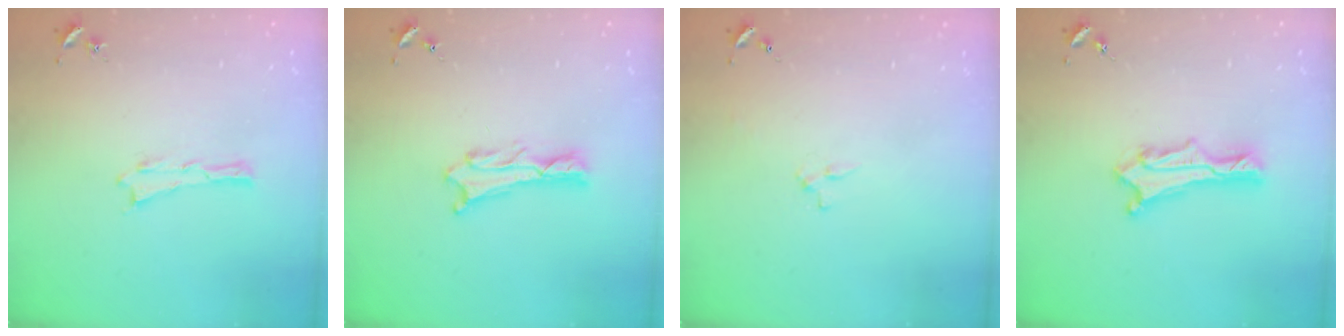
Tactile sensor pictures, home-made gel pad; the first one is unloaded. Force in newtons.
{"total": 1.2, "press": 1.2, "slide": 0.2}
{"total": 2.3, "press": 2.3, "slide": 0.3}
{"total": 3.0, "press": 3.0, "slide": 0.2}